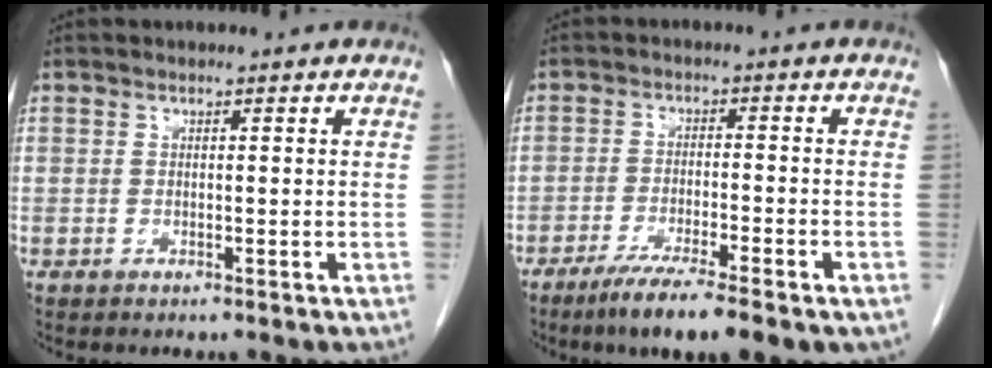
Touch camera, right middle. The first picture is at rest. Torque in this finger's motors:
{"motor_torque": [1.12, -1.02, 0.11, 0.10]}